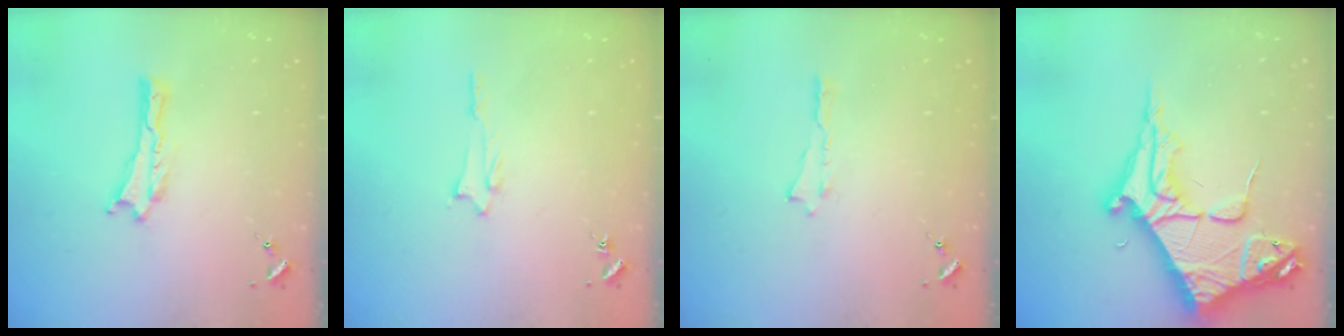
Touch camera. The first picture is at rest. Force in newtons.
{"total": 1.2, "press": 1.2, "slide": 0.1}
{"total": 0.0}
{"total": 10.6, "press": 10.5, "slide": 1.3}